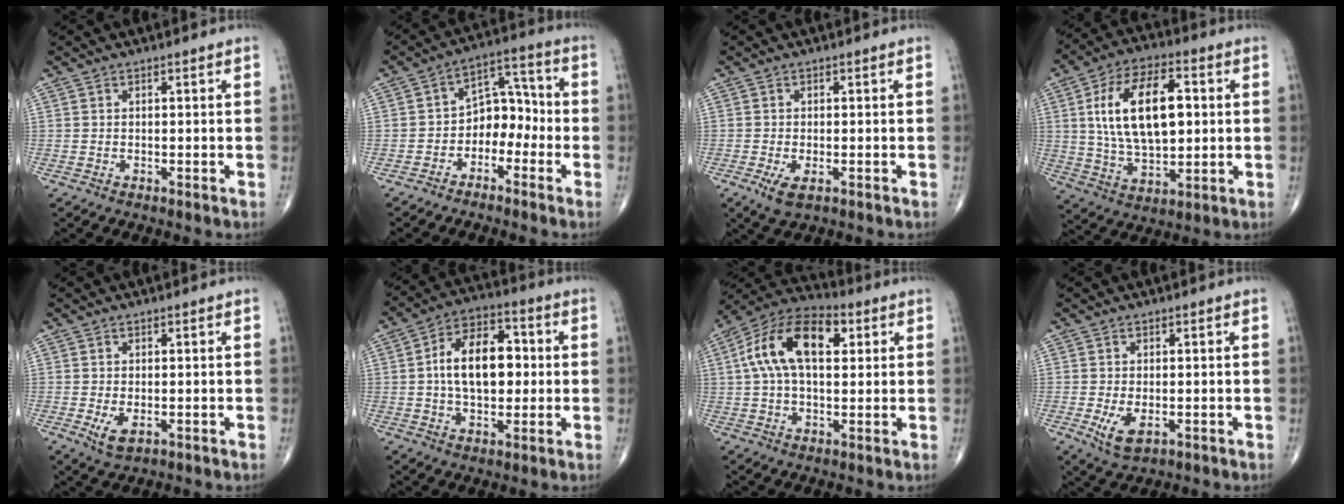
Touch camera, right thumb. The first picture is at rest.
{"total": 8.3, "force": [-2.9, 5.9, 5.1], "torque": [-0.043, 0.050, -0.059]}
{"total": 3.5, "force": [-1.4, 1.5, 2.8], "torque": [-0.057, -0.009, -0.022]}
{"total": 18.6, "force": [3.0, 9.8, 15.5], "torque": [-0.253, 0.004, 0.054]}
{"total": 3.3, "force": [-0.8, 1.7, 2.7], "torque": [-0.051, -0.009, -0.010]}
{"total": 14.2, "force": [0.8, 8.4, 11.4], "torque": [-0.167, 0.023, 0.006]}
{"total": 15.9, "force": [3.9, 8.7, 12.7], "torque": [-0.224, 0.028, 0.059]}
{"total": 4.6, "force": [-1.2, 2.4, 3.8], "torque": [-0.072, -0.012, -0.015]}